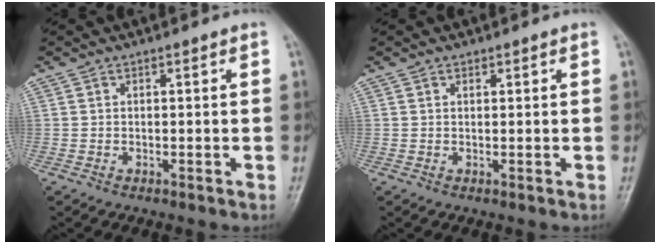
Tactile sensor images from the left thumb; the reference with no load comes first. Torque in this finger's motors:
{"motor_torque": [0.31, 0.52, -0.21, -0.10, -0.03]}